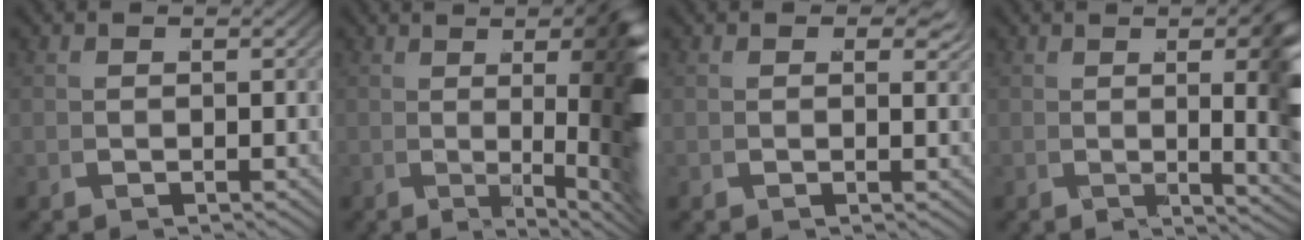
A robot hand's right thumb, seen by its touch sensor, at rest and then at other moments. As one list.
[{"total": 12.8, "force": [0.4, 3.7, 12.3], "torque": [-0.147, -0.012, 0.012]}, {"total": 2.2, "force": [1.2, 1.1, 1.5], "torque": [-0.018, 0.001, 0.016]}, {"total": 8.3, "force": [1.0, 2.7, 7.8], "torque": [-0.097, -0.003, 0.018]}]